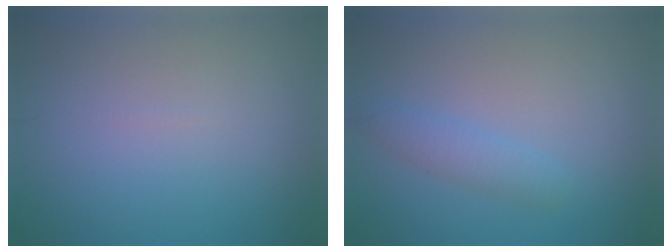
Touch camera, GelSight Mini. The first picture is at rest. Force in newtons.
{"total": 2.0, "press": 2.0, "slide": 0.1}